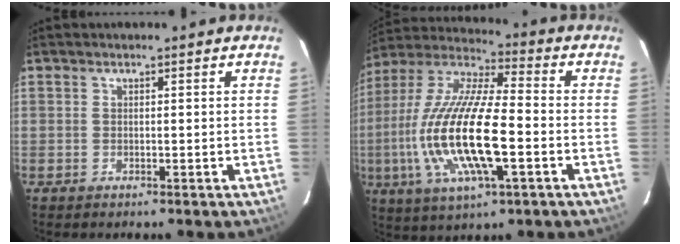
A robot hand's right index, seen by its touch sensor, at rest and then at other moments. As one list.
[{"total": 21.2, "force": [-4.4, 5.9, 19.8], "torque": [-0.400, -0.015, -0.087]}]